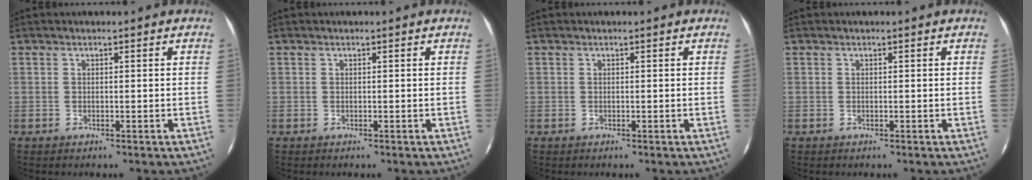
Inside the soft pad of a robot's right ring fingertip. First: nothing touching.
{"total": 0.0}
{"total": 0.0}
{"total": 0.0}